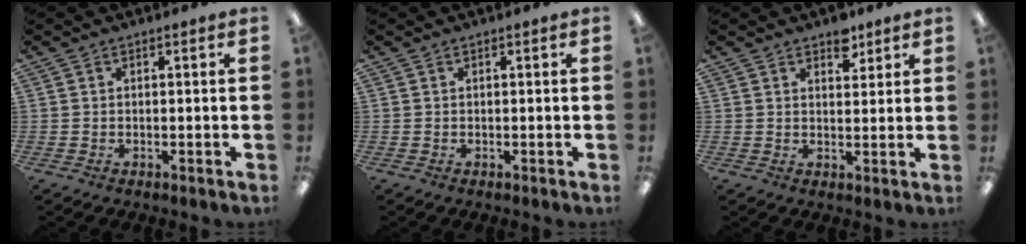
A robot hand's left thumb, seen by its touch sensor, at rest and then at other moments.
{"total": 0.0}
{"total": 6.1, "force": [4.7, 3.0, 2.4], "torque": [-0.010, -0.031, 0.078]}